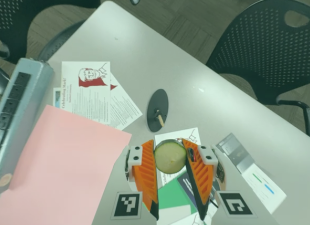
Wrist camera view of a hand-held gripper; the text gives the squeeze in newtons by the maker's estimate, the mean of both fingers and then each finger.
{"total": 12.2, "left": 12.0, "right": 12.5}